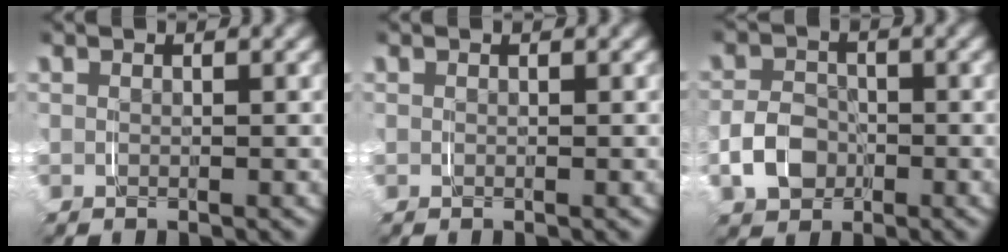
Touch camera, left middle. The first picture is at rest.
{"total": 0.0}
{"total": 3.5, "force": [-1.6, 2.7, 1.5], "torque": [-0.029, -0.006, -0.028]}